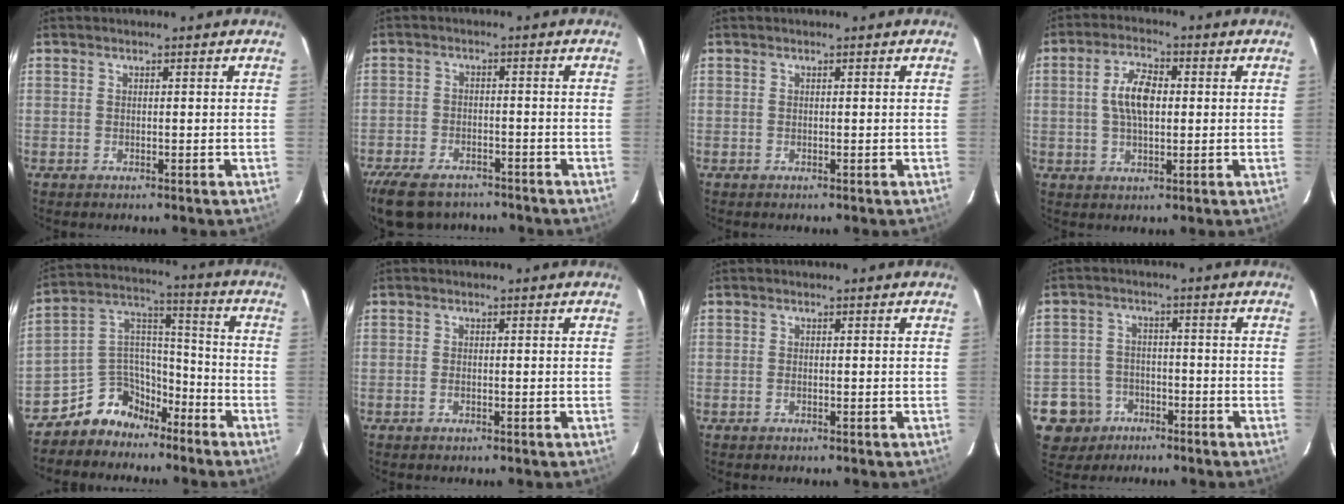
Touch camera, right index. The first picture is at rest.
{"total": 13.3, "force": [-10.0, 6.5, 5.9], "torque": [-0.150, -0.014, -0.161]}
{"total": 0.0}
{"total": 7.4, "force": [0.8, 3.5, 6.4], "torque": [-0.120, 0.012, 0.016]}
{"total": 10.3, "force": [-7.3, 6.9, 2.1], "torque": [-0.050, 0.067, -0.130]}
{"total": 1.0, "force": [-0.4, 0.6, 0.7], "torque": [-0.013, 0.000, -0.008]}
{"total": 0.5, "force": [-0.2, 0.3, 0.4], "torque": [-0.005, 0.000, -0.004]}
{"total": 8.1, "force": [-4.1, 6.9, 1.1], "torque": [-0.047, 0.026, -0.060]}